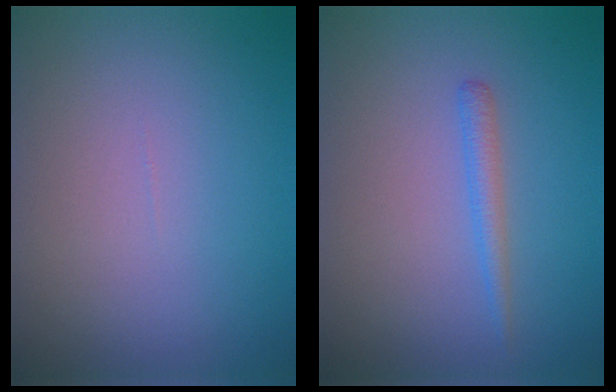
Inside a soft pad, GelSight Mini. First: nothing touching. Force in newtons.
{"total": 1.3, "press": 1.3, "slide": 0.1}